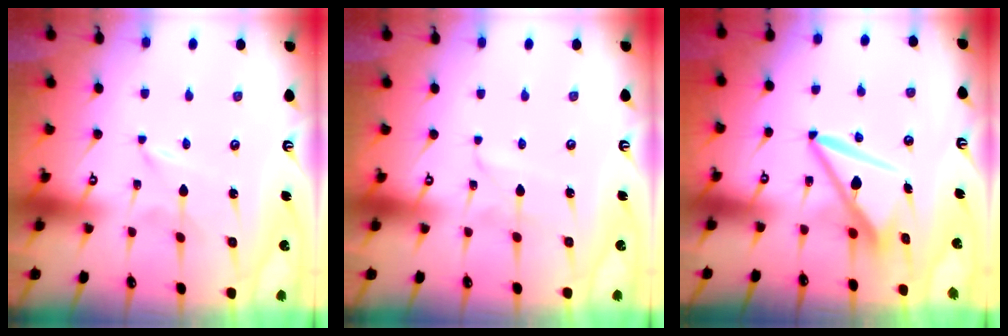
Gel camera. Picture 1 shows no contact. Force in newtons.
{"total": 2.7, "press": 2.7, "slide": 0.3}
{"total": 8.9, "press": 8.9, "slide": 1.1}